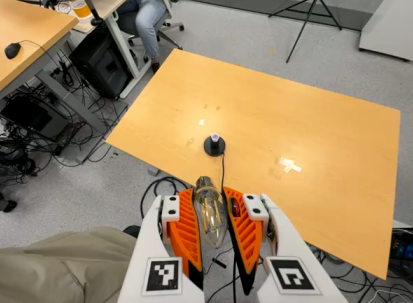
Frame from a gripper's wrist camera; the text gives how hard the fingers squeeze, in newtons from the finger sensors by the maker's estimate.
{"total": 22.4, "left": 24.1, "right": 20.6}